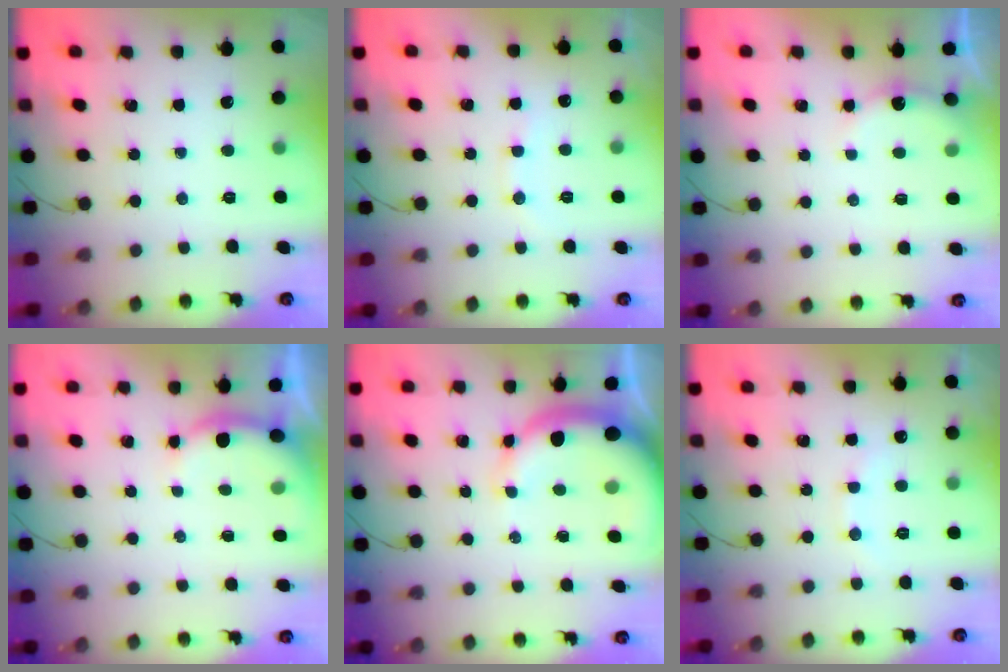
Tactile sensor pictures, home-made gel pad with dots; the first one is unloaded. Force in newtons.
{"total": 7.7, "press": 7.5, "slide": 1.5}
{"total": 5.9, "press": 5.8, "slide": 1.1}
{"total": 3.3, "press": 3.2, "slide": 0.8}
{"total": 11.8, "press": 11.5, "slide": 2.7}
{"total": 7.2, "press": 7.1, "slide": 1.3}